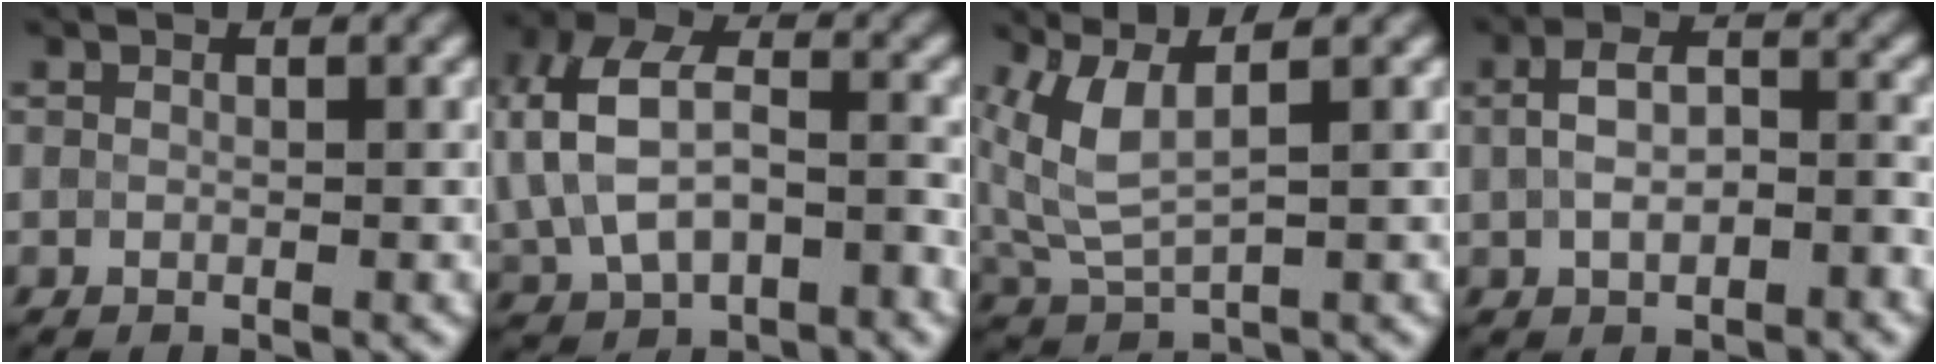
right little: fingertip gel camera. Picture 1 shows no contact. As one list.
[{"total": 9.0, "force": [-0.1, 6.0, 6.6], "torque": [-0.154, 0.008, -0.006]}, {"total": 4.5, "force": [2.1, 1.5, 3.8], "torque": [-0.098, 0.004, 0.053]}, {"total": 4.5, "force": [-0.2, 2.6, 3.7], "torque": [-0.065, 0.006, -0.002]}]